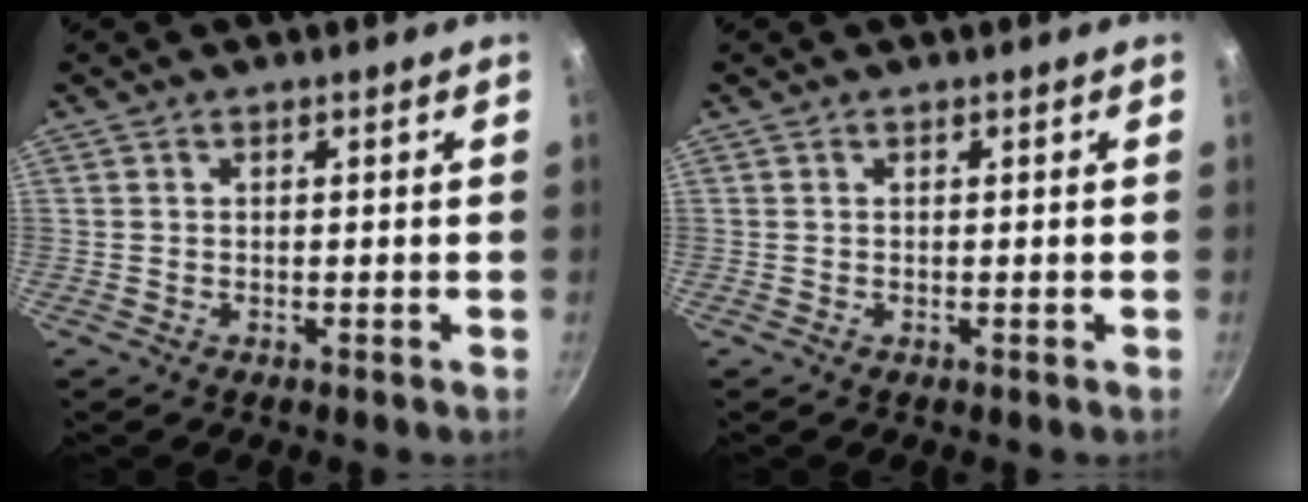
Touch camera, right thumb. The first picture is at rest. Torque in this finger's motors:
{"motor_torque": [-0.29, -0.08, -0.33, -0.13, -0.05]}